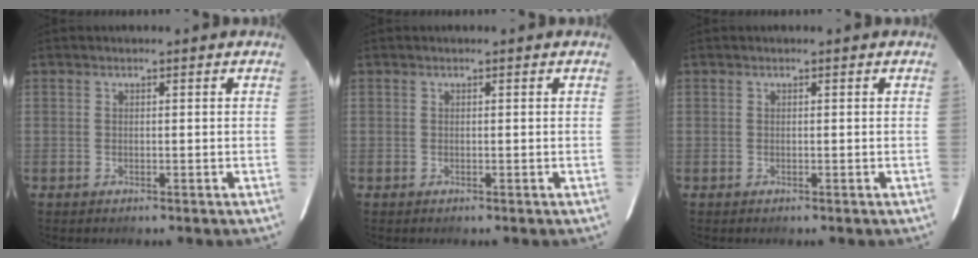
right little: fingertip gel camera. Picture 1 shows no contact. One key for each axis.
{"total": 0.0}
{"total": 0.0}